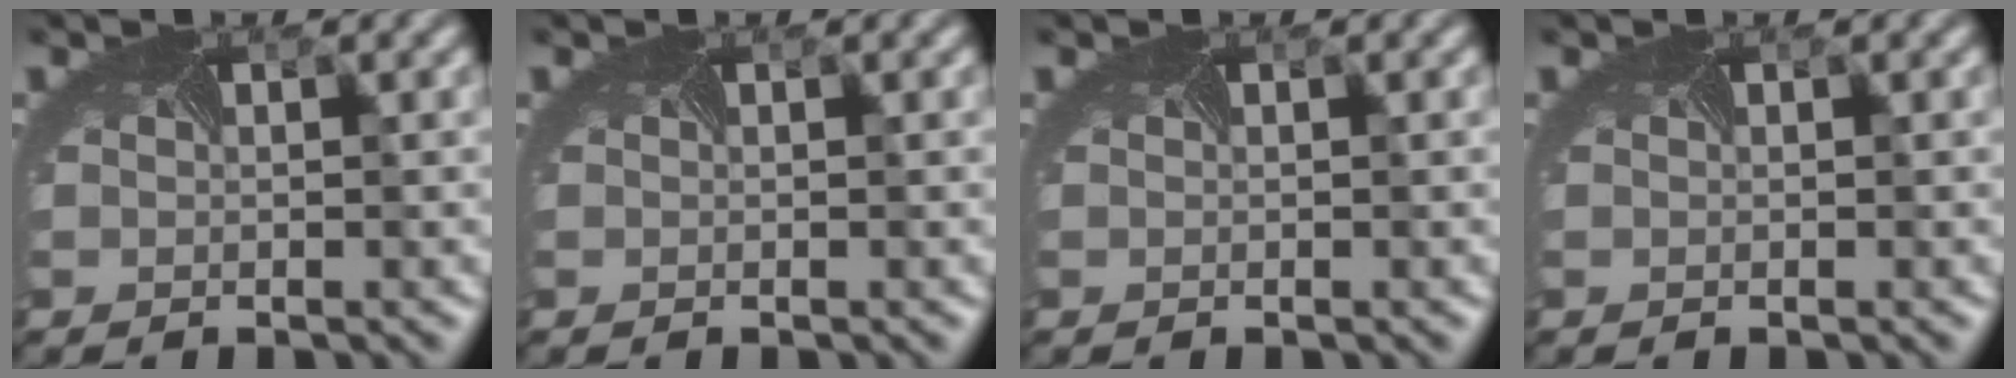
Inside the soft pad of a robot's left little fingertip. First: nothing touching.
{"total": 0.0}
{"total": 0.0}
{"total": 0.0}